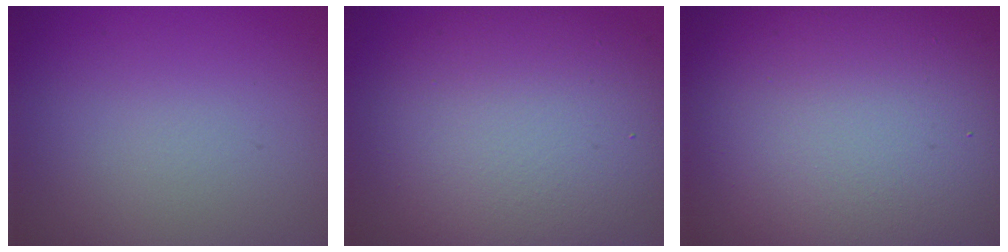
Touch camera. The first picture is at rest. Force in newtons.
{"total": 11.4, "press": 11.4, "slide": 1.0}
{"total": 20.4, "press": 20.4, "slide": 1.8}